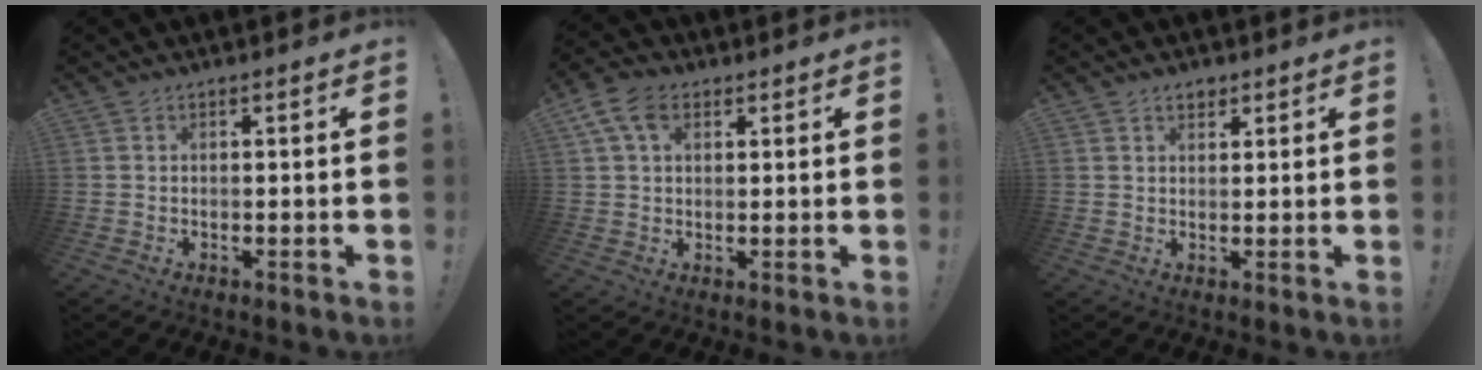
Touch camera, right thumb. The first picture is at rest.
{"total": 8.3, "force": [3.3, 5.3, 5.5], "torque": [-0.100, 0.005, 0.067]}
{"total": 2.5, "force": [1.7, 1.5, 1.0], "torque": [-0.007, -0.008, 0.029]}